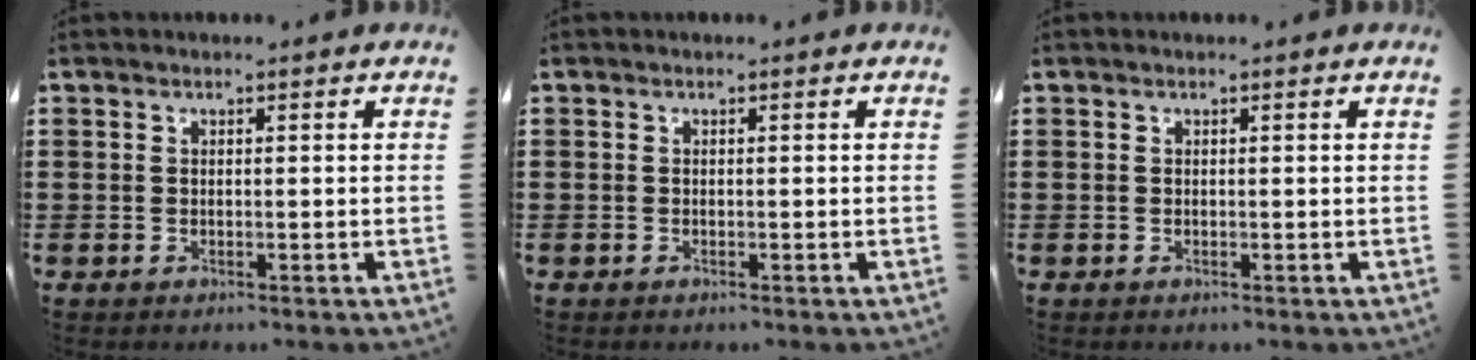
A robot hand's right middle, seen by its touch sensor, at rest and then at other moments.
{"total": 0.0}
{"total": 0.0}